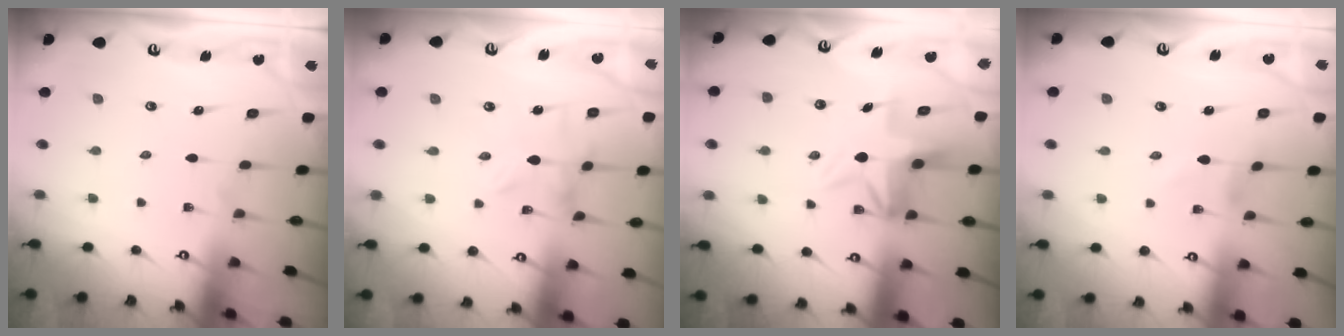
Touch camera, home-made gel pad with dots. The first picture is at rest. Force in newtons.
{"total": 0.0}
{"total": 5.0, "press": 4.7, "slide": 1.8}
{"total": 1.0, "press": 1.0, "slide": 0.1}